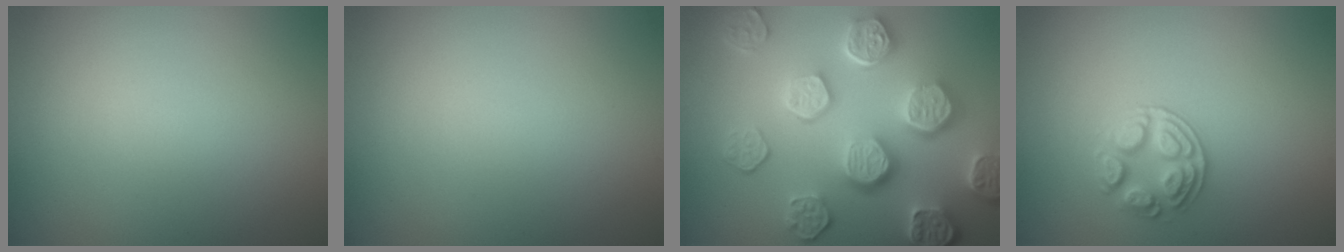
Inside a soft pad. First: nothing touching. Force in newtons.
{"total": 0.0}
{"total": 8.5, "press": 6.2, "slide": 5.7}
{"total": 2.8, "press": 2.7, "slide": 0.7}